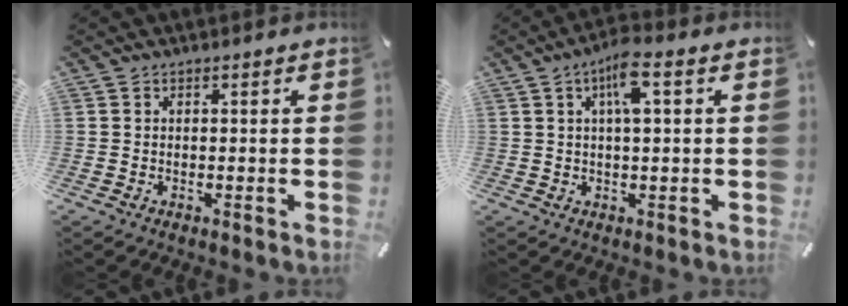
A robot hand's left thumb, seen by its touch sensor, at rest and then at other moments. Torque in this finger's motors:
{"motor_torque": [0.12, 0.15, 0.16, -0.04, 0.24]}